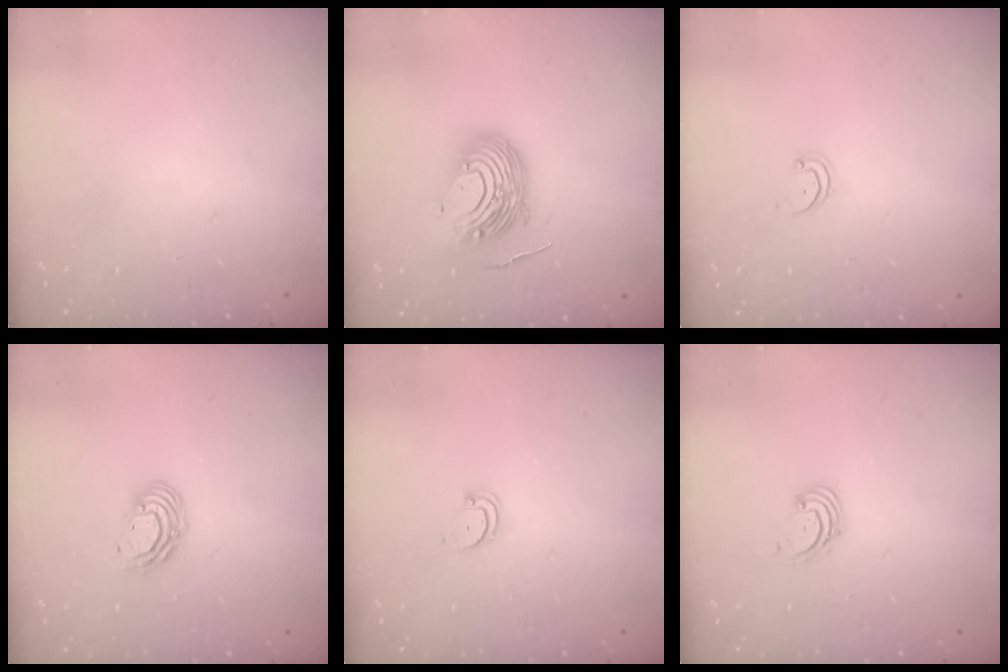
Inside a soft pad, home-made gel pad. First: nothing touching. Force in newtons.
{"total": 13.4, "press": 13.3, "slide": 1.5}
{"total": 1.5, "press": 1.5, "slide": 0.1}
{"total": 6.9, "press": 6.9, "slide": 0.8}
{"total": 2.4, "press": 2.4, "slide": 0.2}
{"total": 1.6, "press": 1.6, "slide": 0.2}